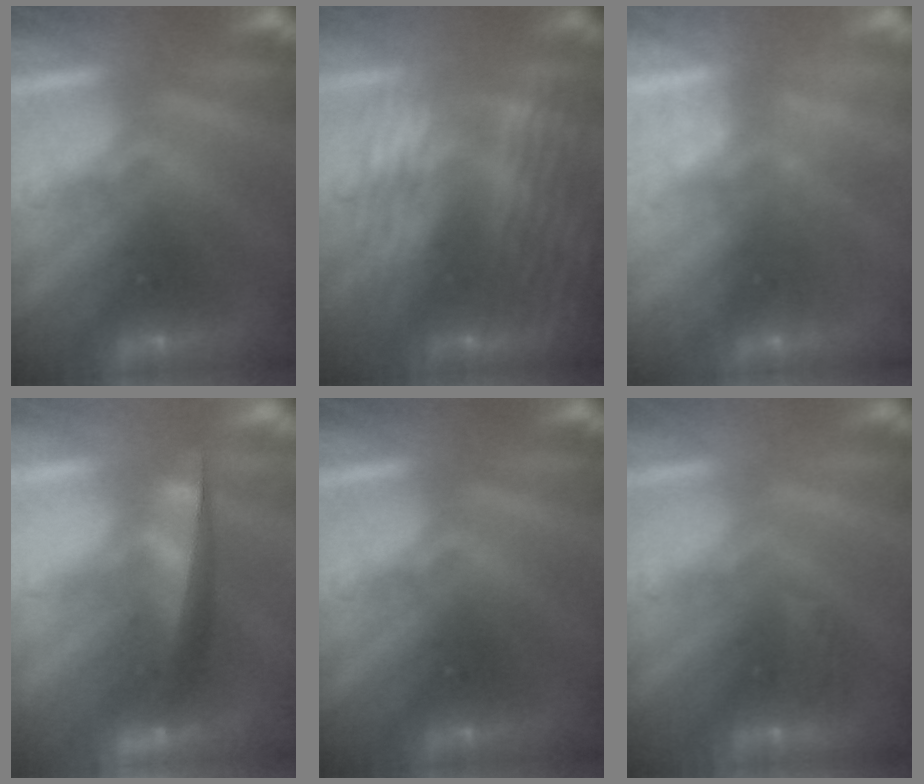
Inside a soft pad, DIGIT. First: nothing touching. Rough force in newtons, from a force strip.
{"total": 6.1}
{"total": 2.1}
{"total": 7.1}
{"total": 0.0}
{"total": 3.1}